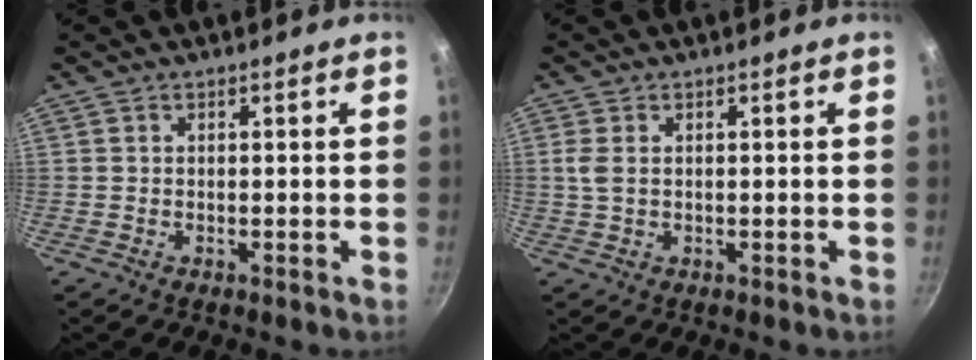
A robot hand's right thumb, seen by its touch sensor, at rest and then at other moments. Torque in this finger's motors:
{"motor_torque": [-0.18, 0.02, 0.50, -0.08, 0.00]}